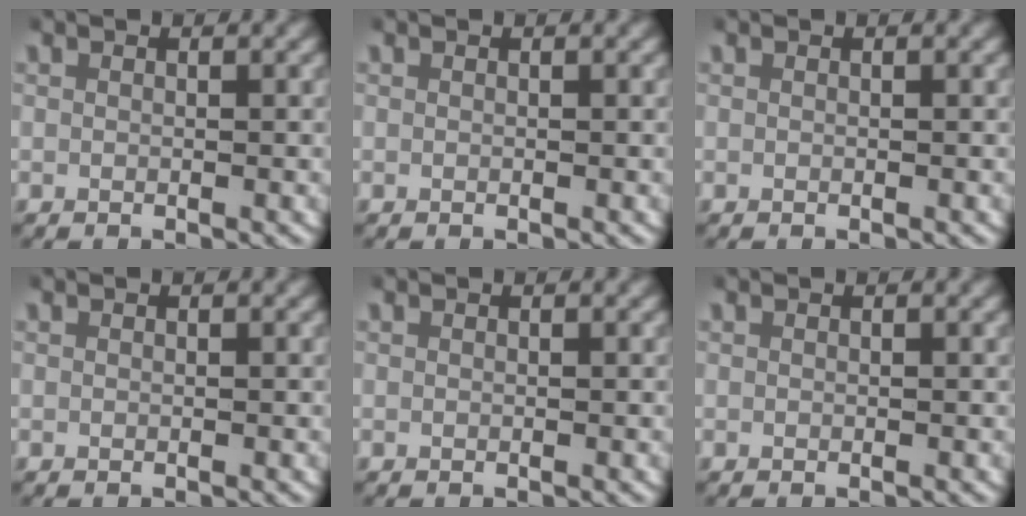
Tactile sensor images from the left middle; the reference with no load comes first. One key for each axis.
{"total": 0.0}
{"total": 0.0}
{"total": 0.0}
{"total": 0.0}
{"total": 0.0}